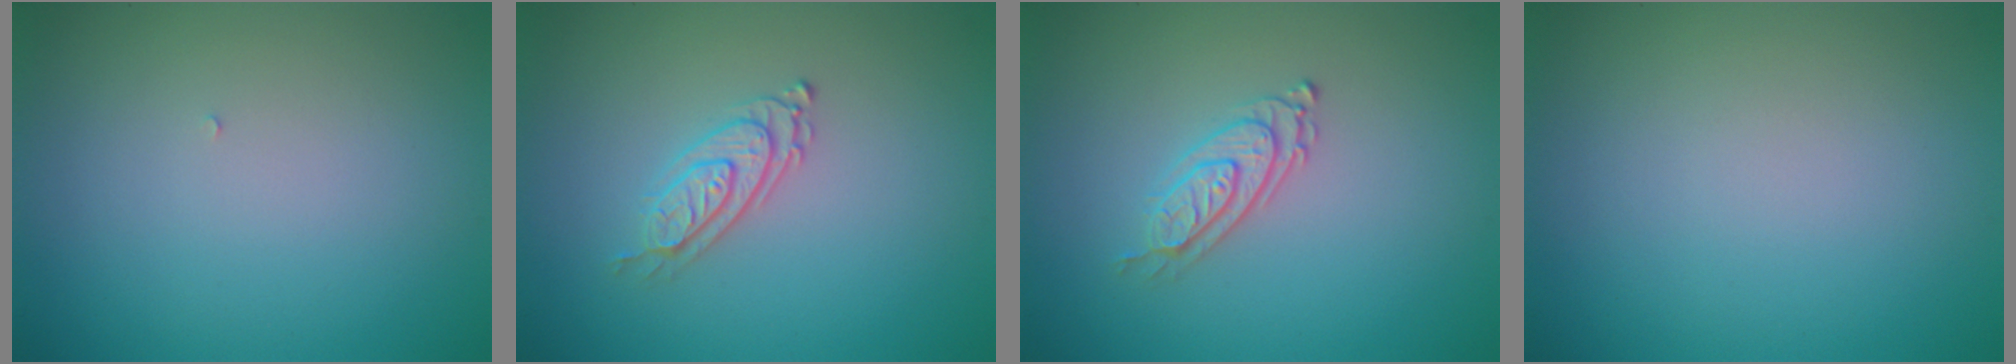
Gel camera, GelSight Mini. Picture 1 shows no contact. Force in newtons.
{"total": 2.4, "press": 2.0, "slide": 1.4}
{"total": 2.4, "press": 2.0, "slide": 1.4}
{"total": 0.0}